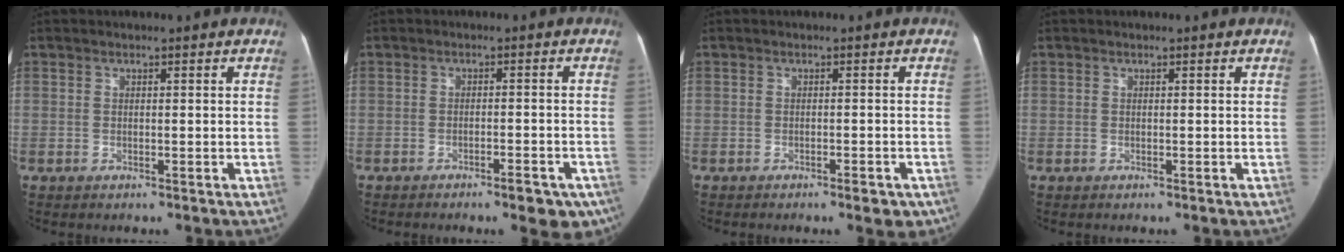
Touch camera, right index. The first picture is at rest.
{"total": 5.5, "force": [-3.7, 1.5, 3.7], "torque": [-0.034, 0.002, -0.045]}
{"total": 2.6, "force": [-1.7, 0.7, 1.8], "torque": [-0.017, -0.001, -0.019]}
{"total": 0.0}